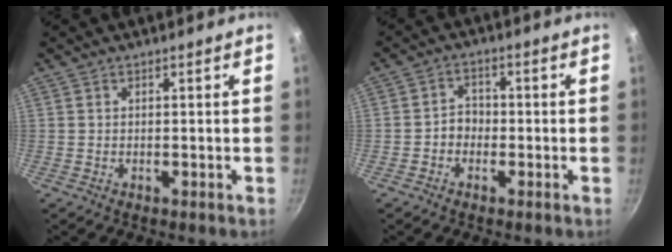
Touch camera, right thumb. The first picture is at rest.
{"total": 3.5, "force": [-1.2, 2.8, 1.6], "torque": [-0.003, 0.020, -0.027]}